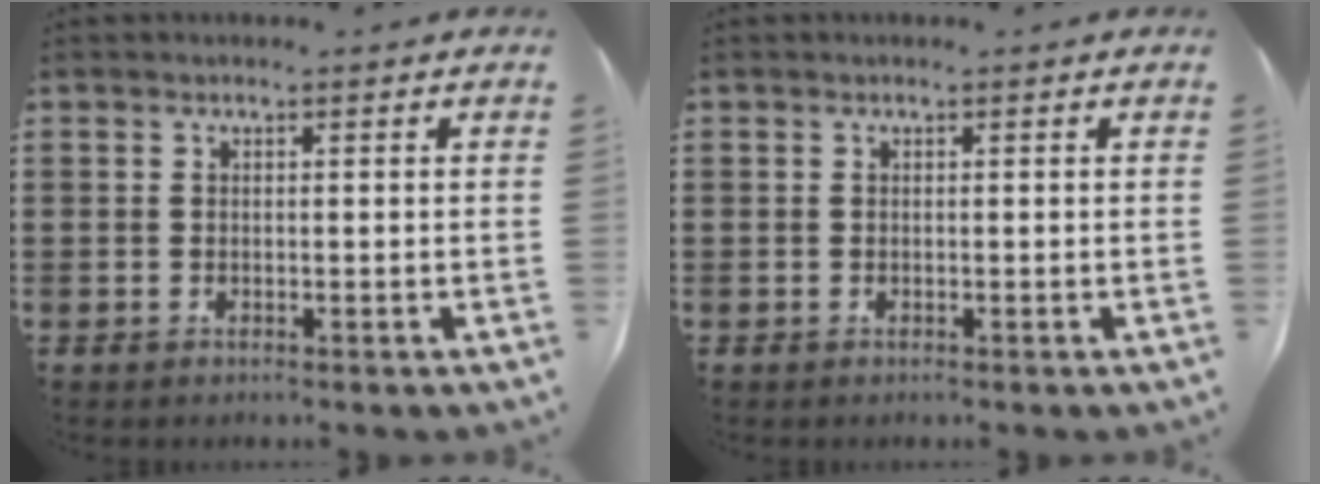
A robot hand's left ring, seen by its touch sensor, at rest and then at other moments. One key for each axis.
{"total": 0.0}